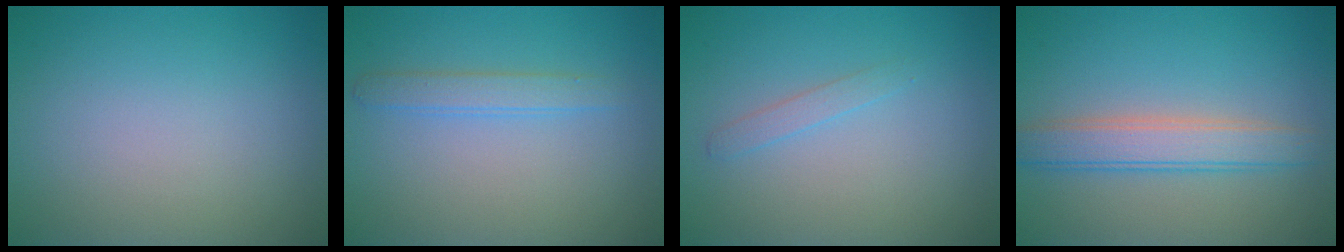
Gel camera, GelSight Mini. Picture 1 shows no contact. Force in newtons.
{"total": 1.8, "press": 1.8, "slide": 0.1}
{"total": 1.0, "press": 1.0, "slide": 0.1}
{"total": 3.8, "press": 3.8, "slide": 0.2}